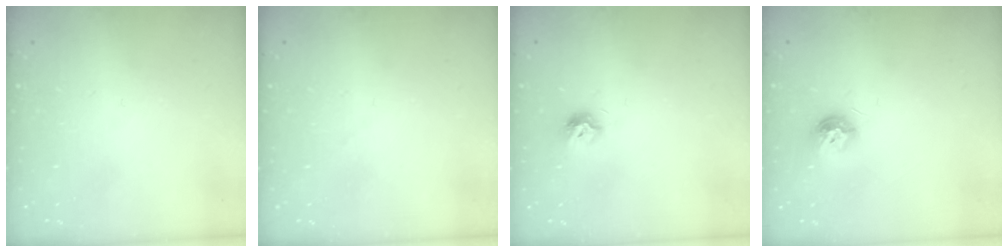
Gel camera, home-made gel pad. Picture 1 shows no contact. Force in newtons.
{"total": 1.3, "press": 1.3, "slide": 0.0}
{"total": 7.3, "press": 7.2, "slide": 0.9}
{"total": 8.9, "press": 8.9, "slide": 0.2}